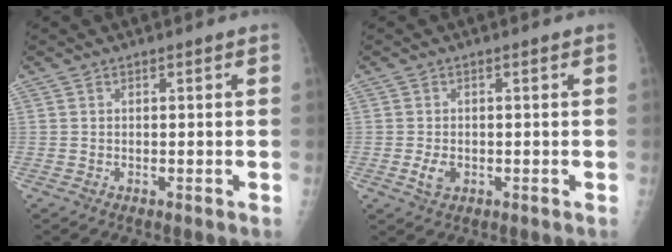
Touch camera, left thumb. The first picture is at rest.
{"total": 2.7, "force": [-0.6, 1.8, 1.9], "torque": [-0.036, -0.001, -0.009]}